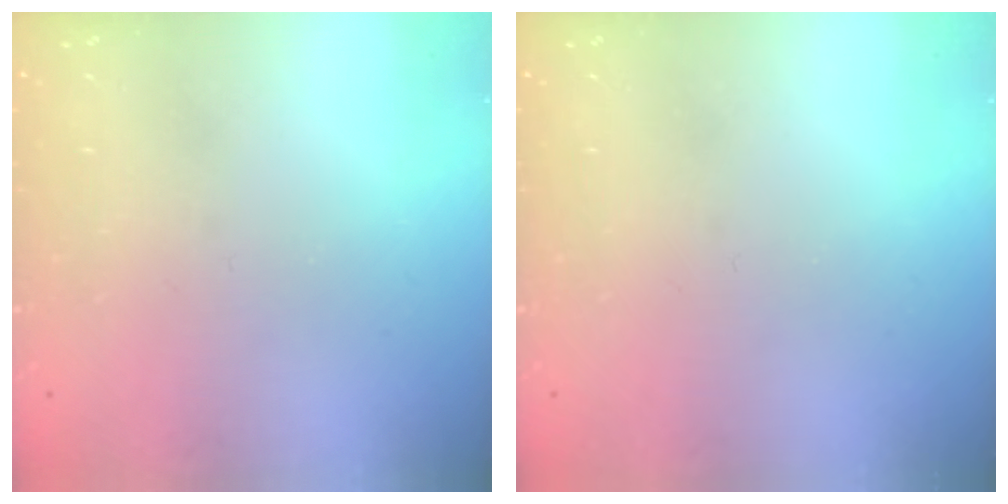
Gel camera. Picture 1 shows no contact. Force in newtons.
{"total": 0.0}